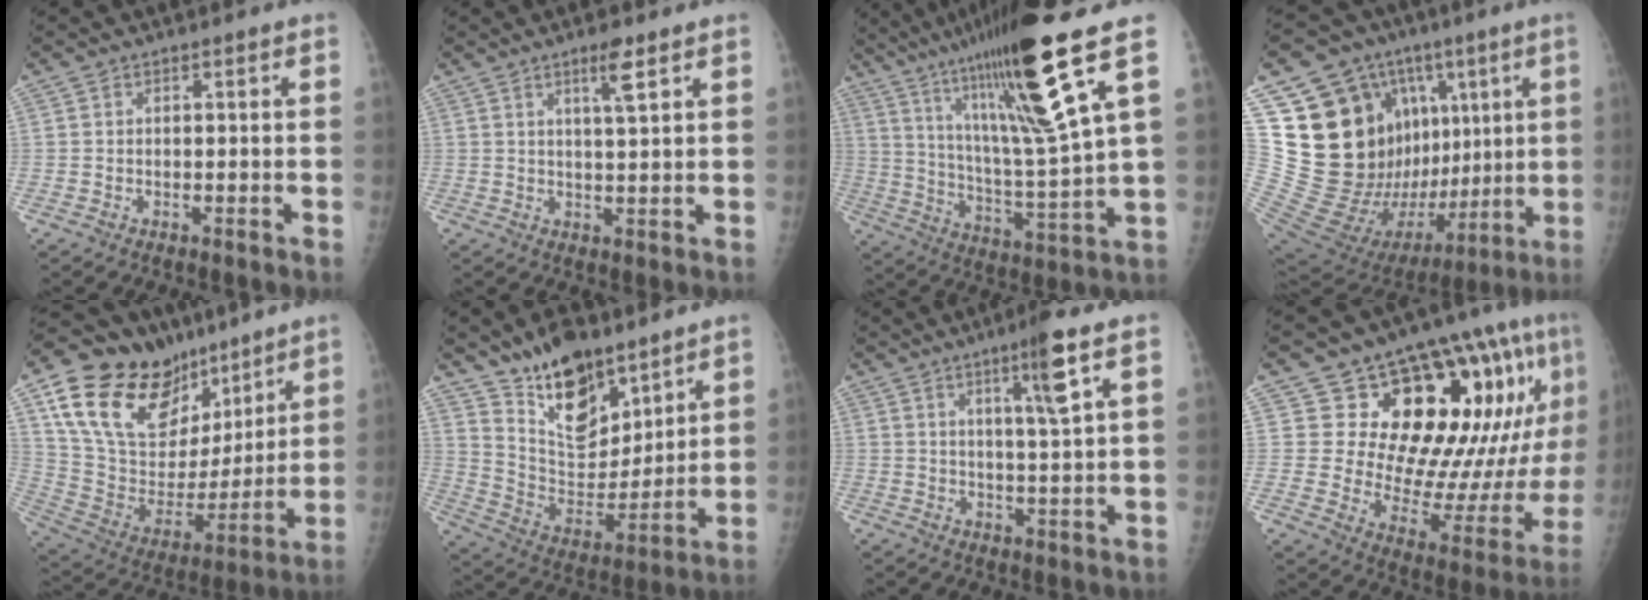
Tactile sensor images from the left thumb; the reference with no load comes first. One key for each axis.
{"total": 4.3, "fx": 2.6, "fy": 0.6, "fz": 3.4, "tx": -0.057, "ty": -0.018, "tz": 0.044}
{"total": 21.0, "fx": 11.5, "fy": 0.9, "fz": 17.6, "tx": -0.286, "ty": -0.058, "tz": 0.193}
{"total": 30.5, "fx": 6.6, "fy": 19.6, "fz": 22.4, "tx": -0.338, "ty": 0.015, "tz": 0.133}
{"total": 28.9, "fx": 17.6, "fy": 15.6, "fz": 16.8, "tx": -0.249, "ty": -0.026, "tz": 0.307}
{"total": 17.2, "fx": 12.2, "fy": 8.2, "fz": 8.8, "tx": -0.092, "ty": -0.080, "tz": 0.224}
{"total": 7.4, "fx": 3.7, "fy": -0.5, "fz": 6.4, "tx": -0.104, "ty": -0.022, "tz": 0.062}
{"total": 25.2, "fx": 10.4, "fy": 11.1, "fz": 20.1, "tx": -0.227, "ty": -0.035, "tz": 0.169}